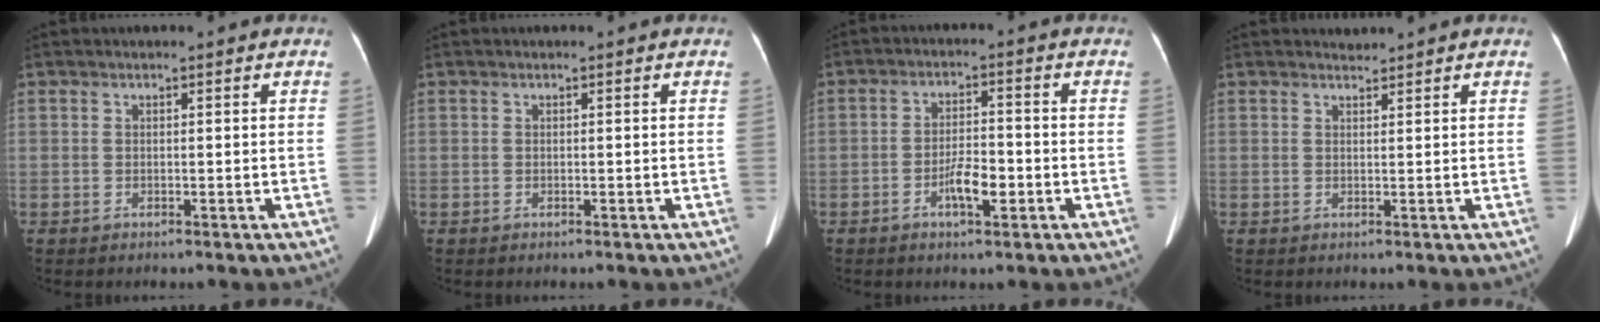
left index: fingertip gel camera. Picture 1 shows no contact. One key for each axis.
{"total": 0.0}
{"total": 4.8, "fx": -2.0, "fy": 1.4, "fz": 4.1, "tx": -0.079, "ty": 0.003, "tz": -0.033}
{"total": 0.9, "fx": 0.8, "fy": -0.1, "fz": -0.3, "tx": -0.007, "ty": -0.002, "tz": 0.015}